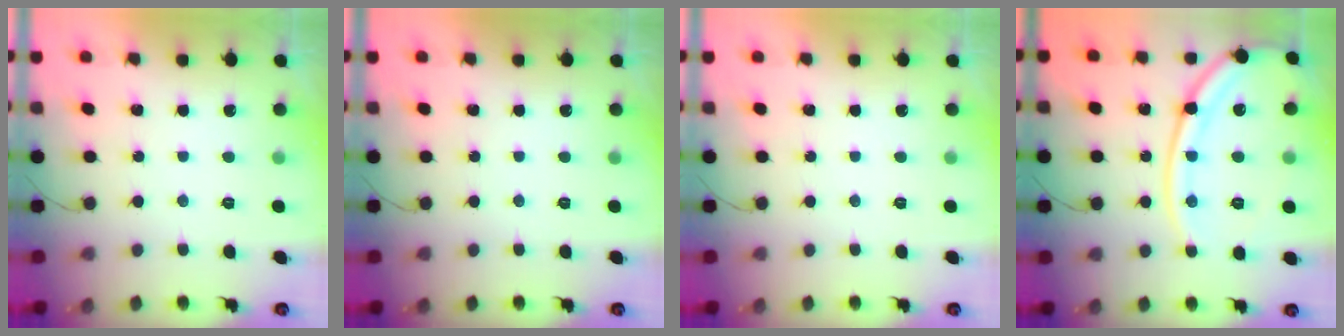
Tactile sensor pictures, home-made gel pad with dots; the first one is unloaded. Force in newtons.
{"total": 0.0}
{"total": 0.0}
{"total": 17.8, "press": 17.8, "slide": 1.6}